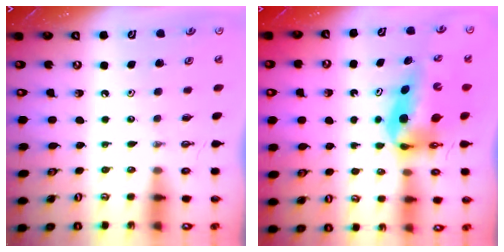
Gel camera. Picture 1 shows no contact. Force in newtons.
{"total": 7.8, "press": 7.1, "slide": 3.3}